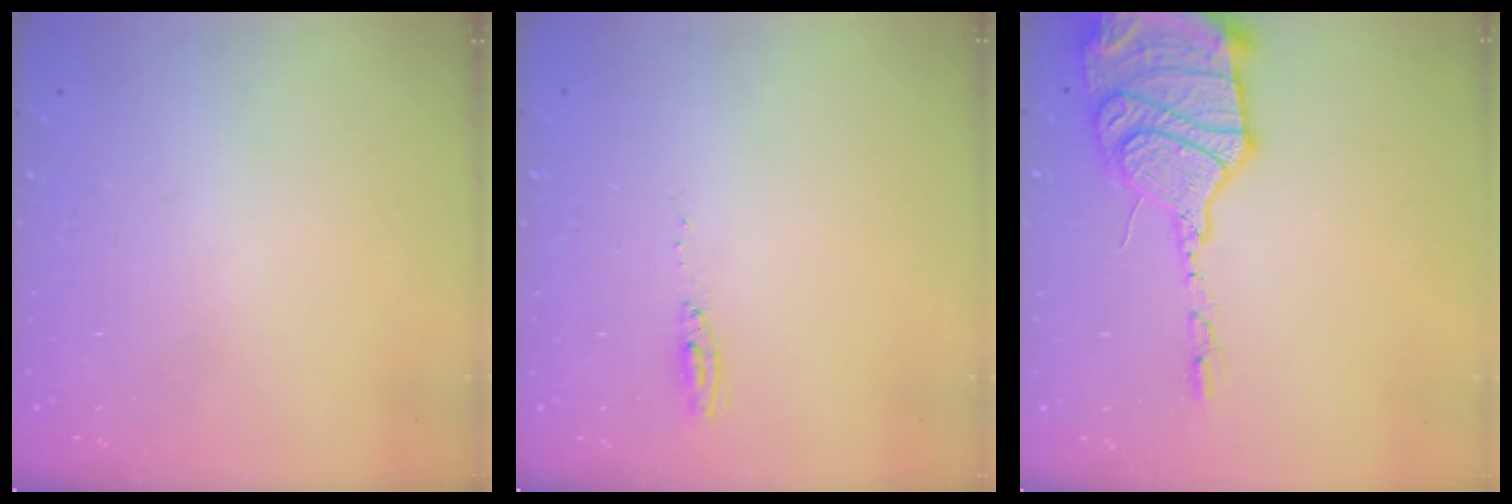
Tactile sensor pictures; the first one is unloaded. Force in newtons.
{"total": 4.6, "press": 4.4, "slide": 1.3}
{"total": 20.5, "press": 19.8, "slide": 5.4}